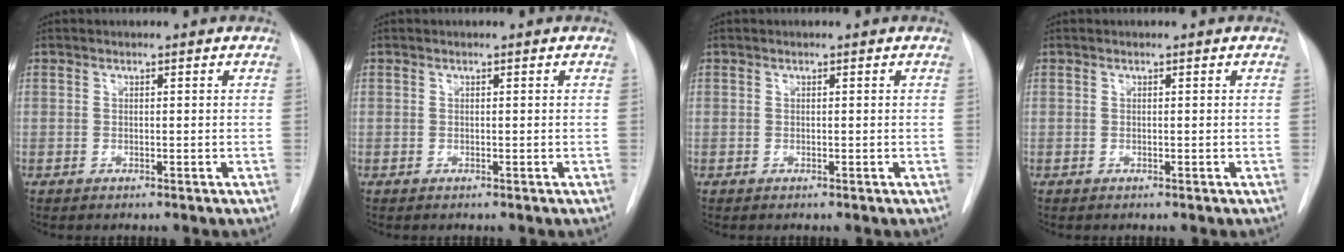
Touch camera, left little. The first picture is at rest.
{"total": 0.0}
{"total": 0.0}
{"total": 0.0}